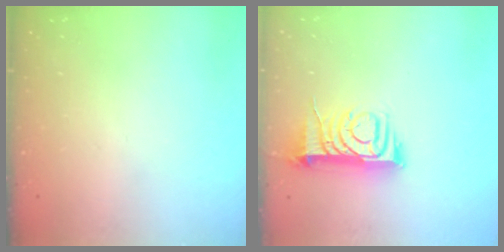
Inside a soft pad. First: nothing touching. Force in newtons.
{"total": 9.0, "press": 9.0, "slide": 0.7}